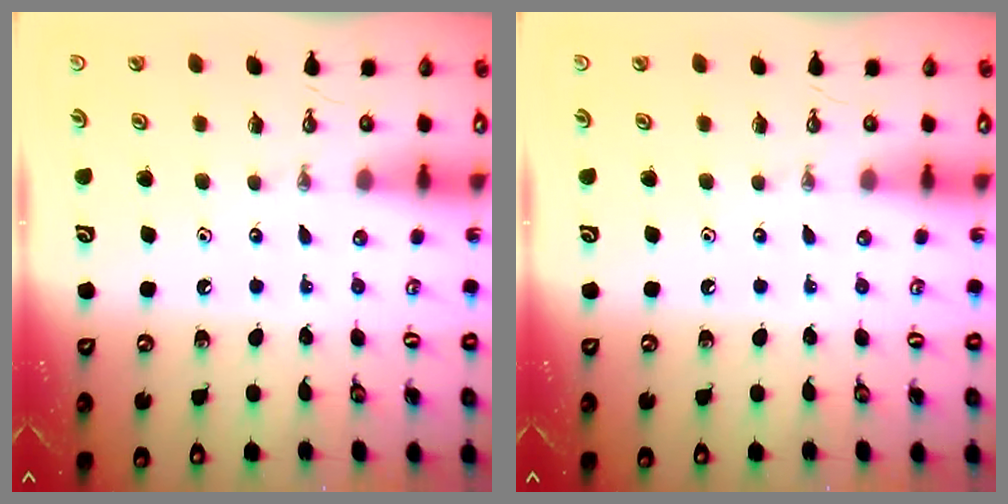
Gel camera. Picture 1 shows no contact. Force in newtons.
{"total": 0.0}